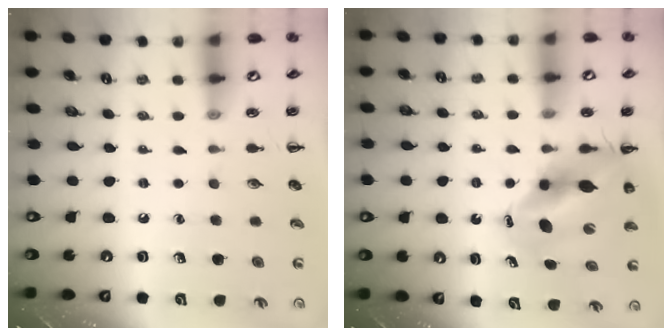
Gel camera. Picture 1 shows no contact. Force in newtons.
{"total": 11.3, "press": 10.9, "slide": 3.1}